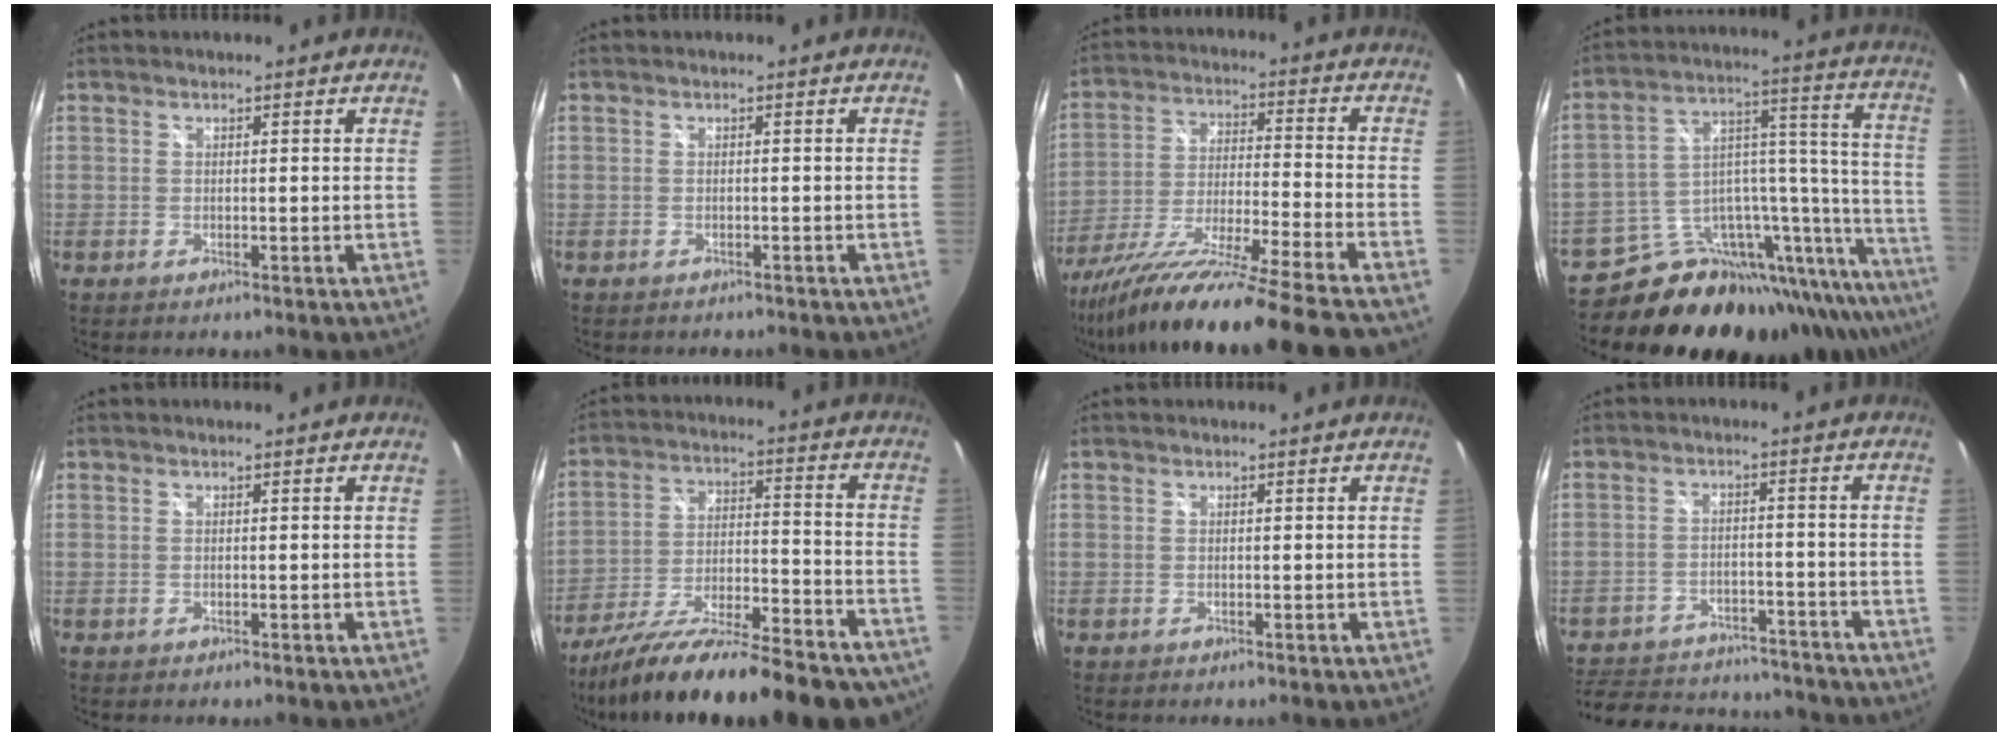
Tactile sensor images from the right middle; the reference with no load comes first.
{"total": 1.0, "force": [-0.9, 0.3, 0.3], "torque": [-0.008, -0.002, -0.011]}
{"total": 23.9, "force": [-20.1, -2.4, 12.7], "torque": [-0.218, -0.068, -0.336]}
{"total": 26.9, "force": [-21.9, 9.0, 12.7], "torque": [-0.134, 0.024, -0.328]}
{"total": 0.0}
{"total": 28.0, "force": [-23.0, 6.1, 14.8], "torque": [-0.243, -0.052, -0.331]}
{"total": 0.0}
{"total": 23.3, "force": [-19.1, 9.7, 9.4], "torque": [-0.209, 0.010, -0.244]}